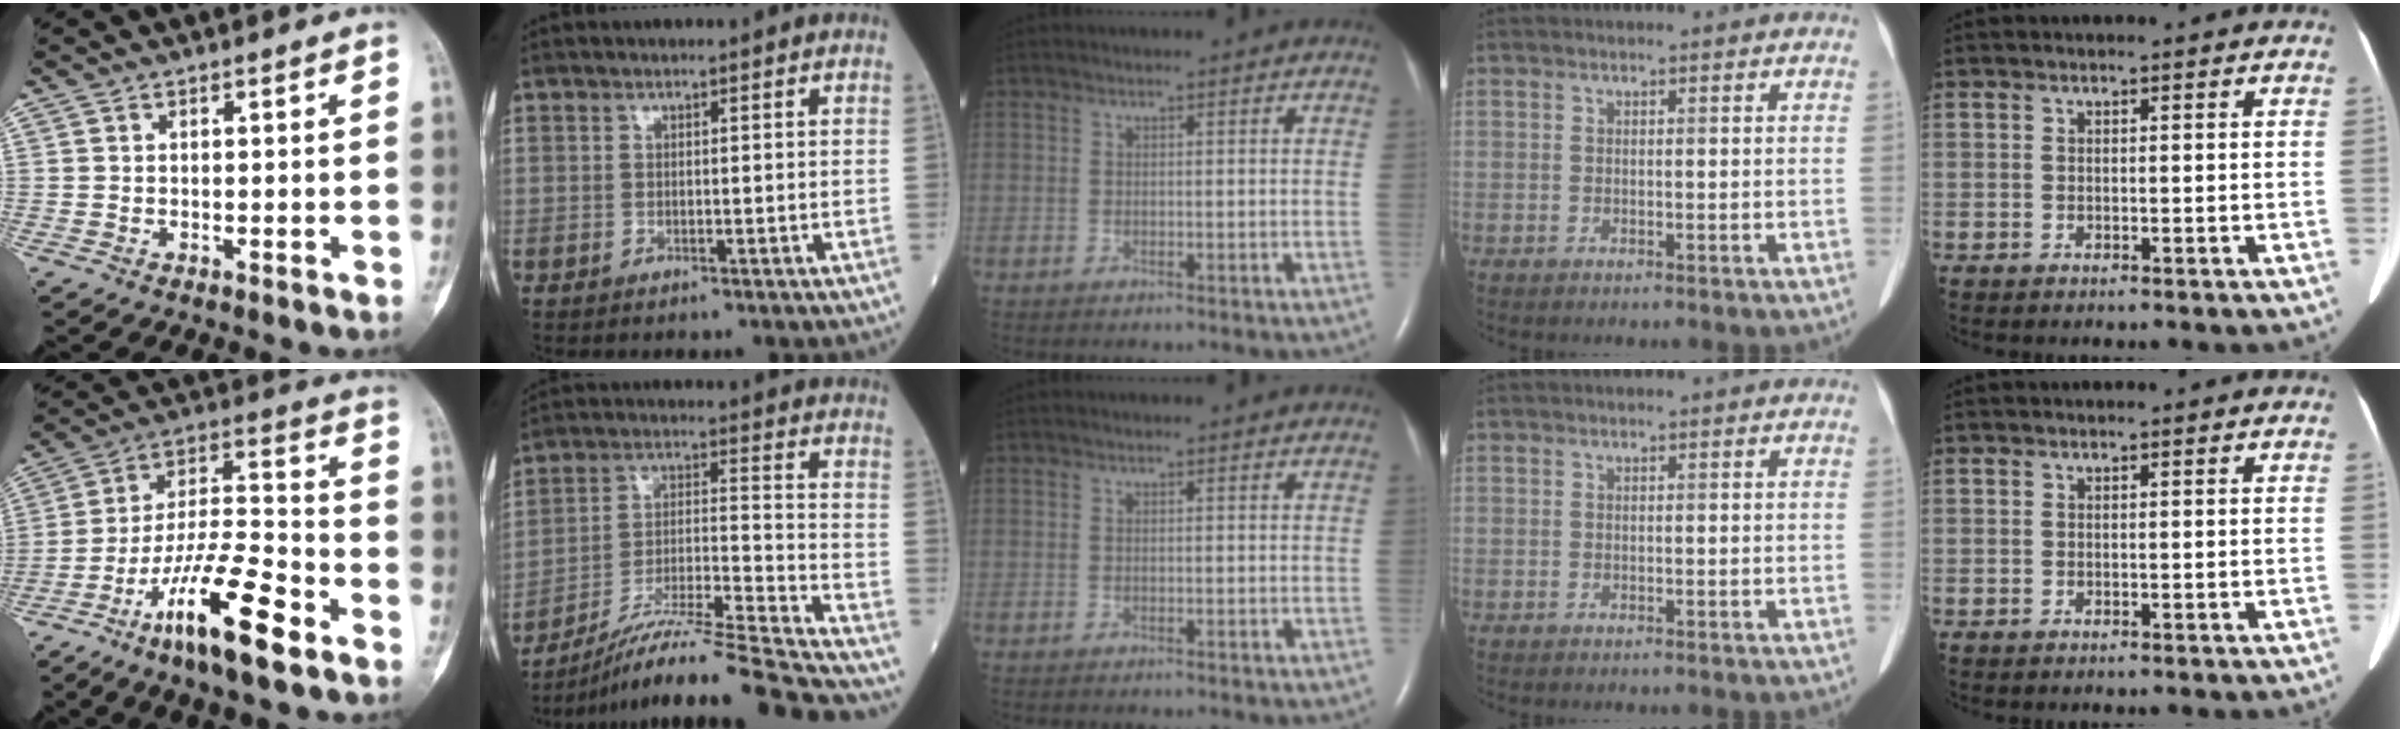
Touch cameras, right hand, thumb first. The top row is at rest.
{"thumb": {"total": 17.3, "force": [-9.8, 3.9, 13.7], "torque": [-0.253, 0.064, -0.172]}, "index": {"total": 21.2, "force": [-18.8, -1.2, 9.8], "torque": [-0.150, -0.011, -0.307]}}